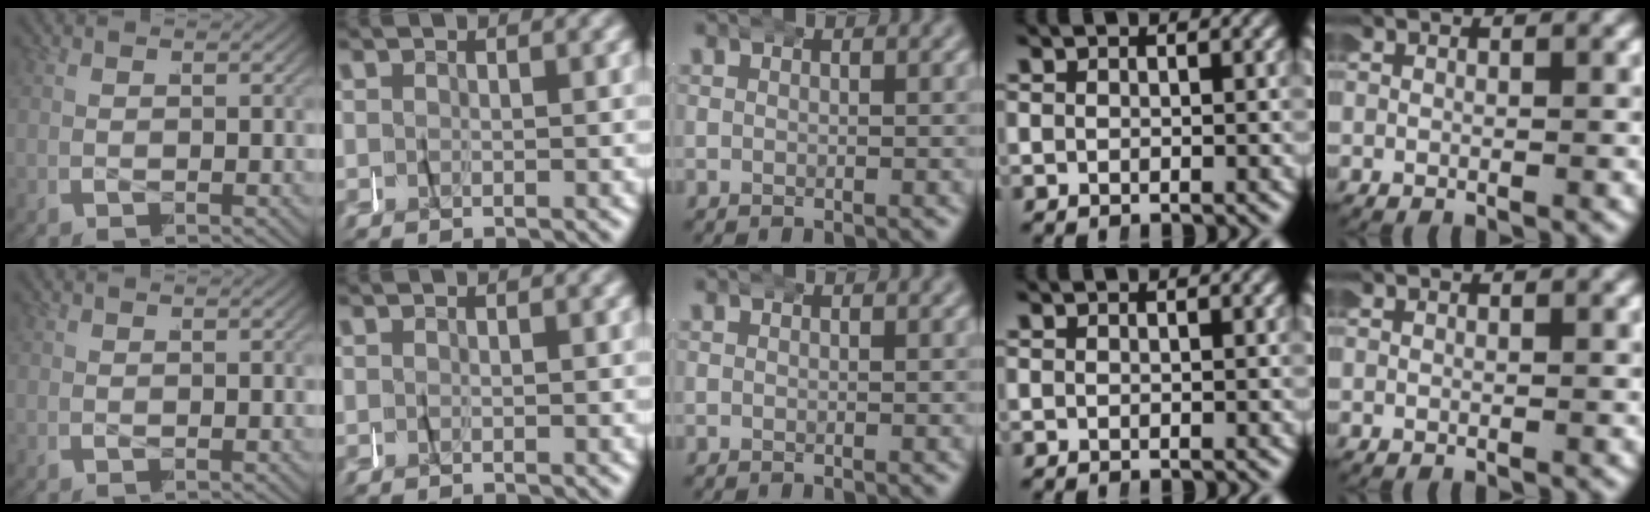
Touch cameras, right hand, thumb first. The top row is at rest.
{}